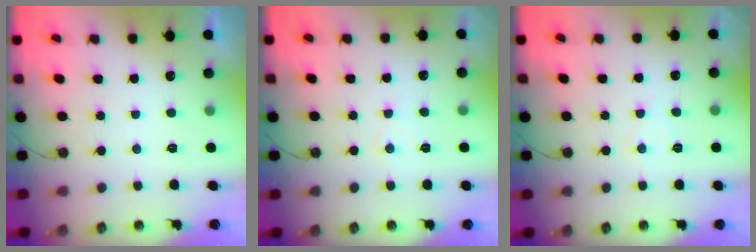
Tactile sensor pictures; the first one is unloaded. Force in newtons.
{"total": 5.4, "press": 5.4, "slide": 0.8}
{"total": 5.4, "press": 5.4, "slide": 0.8}